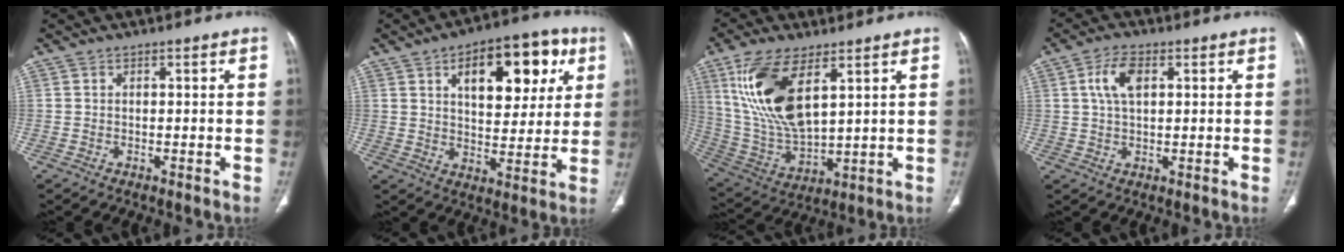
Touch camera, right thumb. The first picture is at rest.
{"total": 17.5, "force": [6.8, 9.0, 13.4], "torque": [-0.134, -0.006, 0.097]}
{"total": 17.0, "force": [7.1, 7.3, 13.6], "torque": [-0.272, -0.028, 0.151]}
{"total": 5.9, "force": [1.7, 3.1, 4.7], "torque": [-0.093, 0.005, 0.033]}